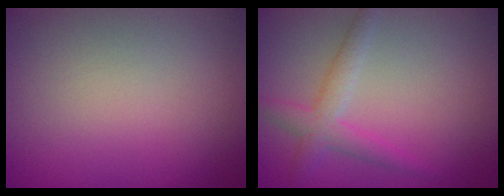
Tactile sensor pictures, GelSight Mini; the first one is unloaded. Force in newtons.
{"total": 2.7, "press": 2.7, "slide": 0.1}